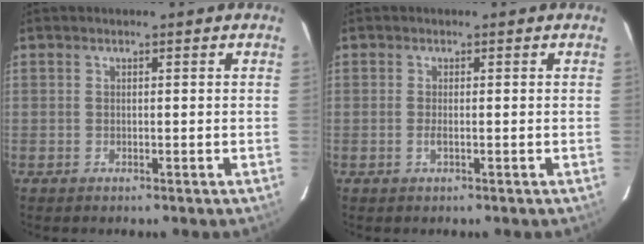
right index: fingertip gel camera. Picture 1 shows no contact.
{"total": 1.1, "force": [-0.2, -0.1, 1.0], "torque": [-0.022, -0.001, -0.005]}